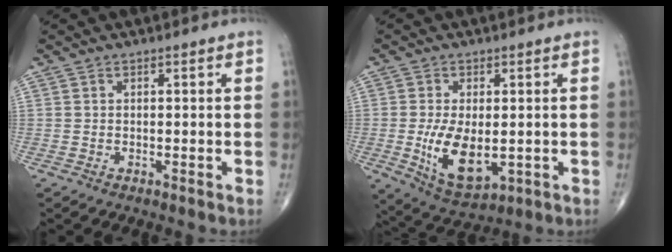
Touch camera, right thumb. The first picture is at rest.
{"total": 10.5, "force": [-1.3, 5.4, 8.9], "torque": [-0.152, -0.019, -0.006]}